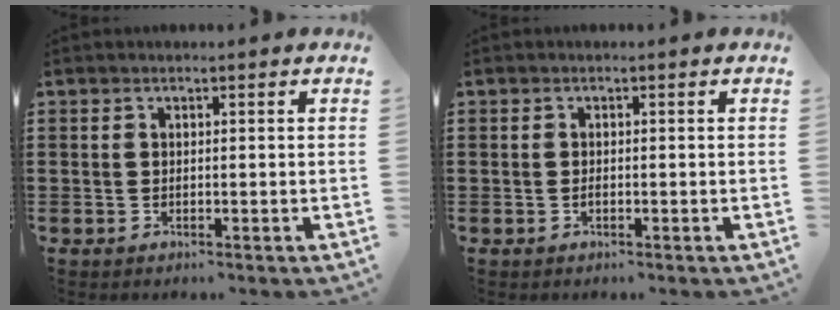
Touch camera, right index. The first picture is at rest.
{"total": 0.5, "force": [-0.3, 0.1, 0.4], "torque": [-0.010, -0.004, -0.005]}